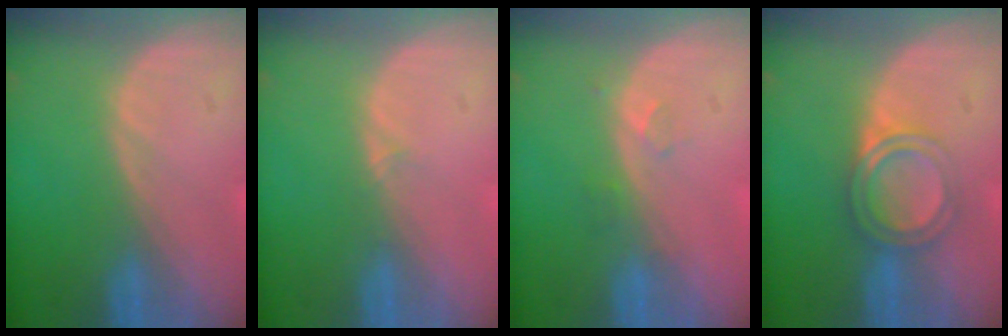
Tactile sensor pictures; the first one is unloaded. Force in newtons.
{"total": 0.9, "press": 0.5, "slide": 0.7}
{"total": 1.9, "press": 1.6, "slide": 1.0}
{"total": 4.9, "press": 4.5, "slide": 2.1}